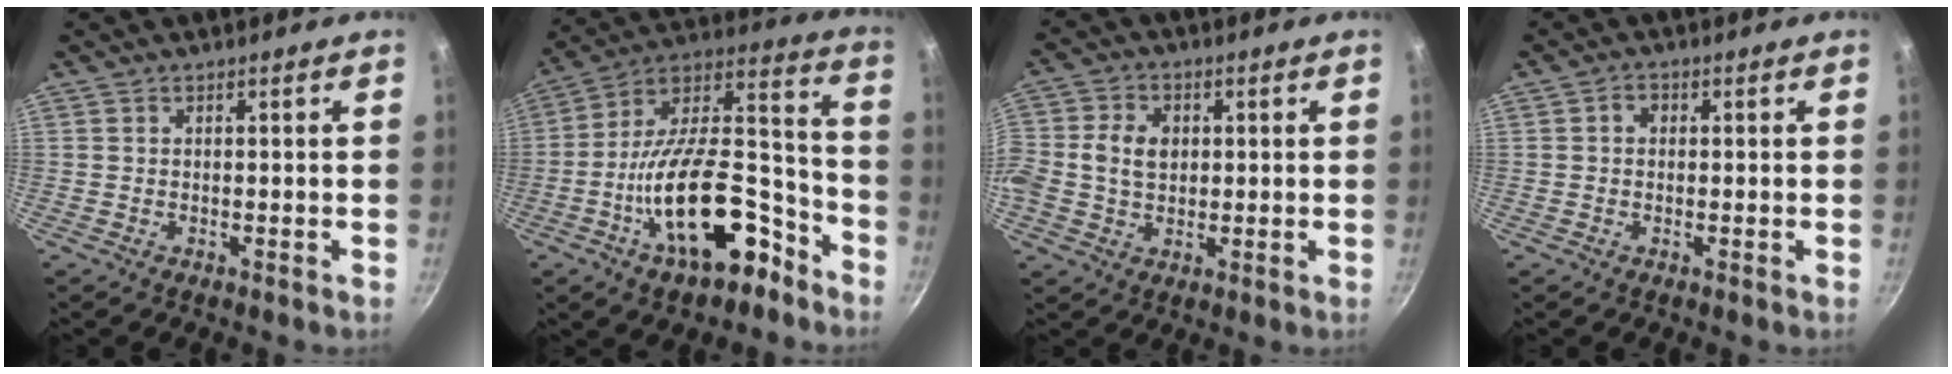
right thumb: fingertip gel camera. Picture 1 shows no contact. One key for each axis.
{"total": 23.5, "fx": -11.1, "fy": 11.0, "fz": 17.6, "tx": -0.244, "ty": 0.089, "tz": -0.177}
{"total": 8.4, "fx": 0.4, "fy": 6.4, "fz": 5.4, "tx": -0.098, "ty": 0.014, "tz": -0.002}
{"total": 1.9, "fx": 0.2, "fy": 1.6, "fz": 1.1, "tx": -0.013, "ty": 0.005, "tz": 0.000}